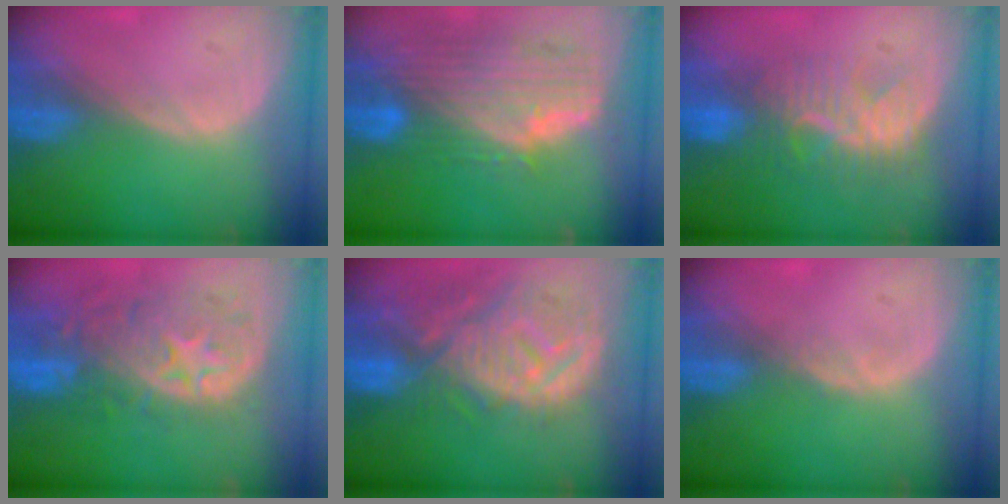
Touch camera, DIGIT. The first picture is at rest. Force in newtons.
{"total": 11.6, "press": 9.9, "slide": 6.1}
{"total": 8.2, "press": 7.9, "slide": 2.3}
{"total": 11.0, "press": 9.7, "slide": 5.2}
{"total": 12.6, "press": 11.1, "slide": 6.0}
{"total": 0.9, "press": 0.9, "slide": 0.2}